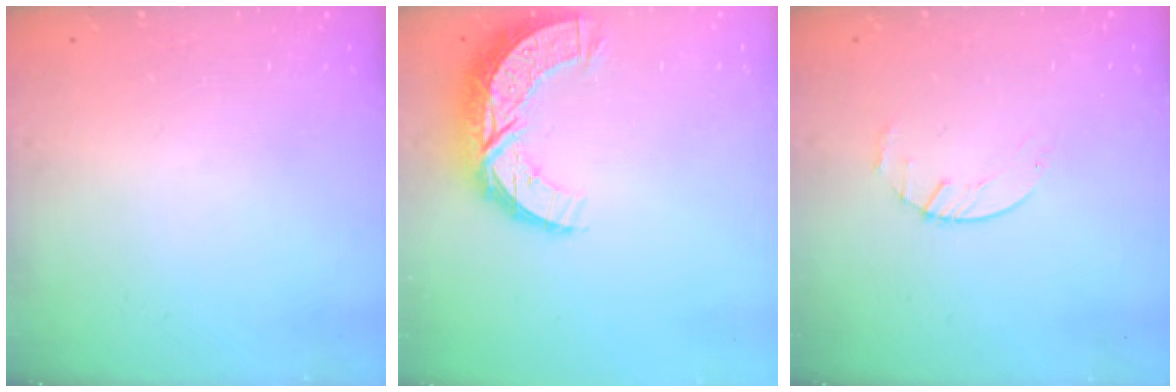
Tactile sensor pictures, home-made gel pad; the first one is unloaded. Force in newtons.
{"total": 11.6, "press": 11.6, "slide": 0.7}
{"total": 2.2, "press": 2.2, "slide": 0.3}